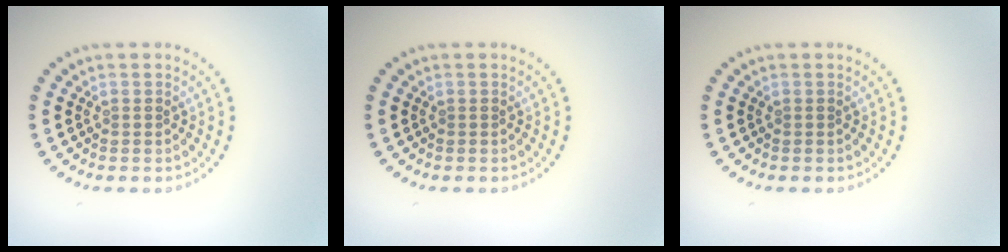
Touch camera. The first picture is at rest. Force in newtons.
{"total": 0.0}
{"total": 0.0}